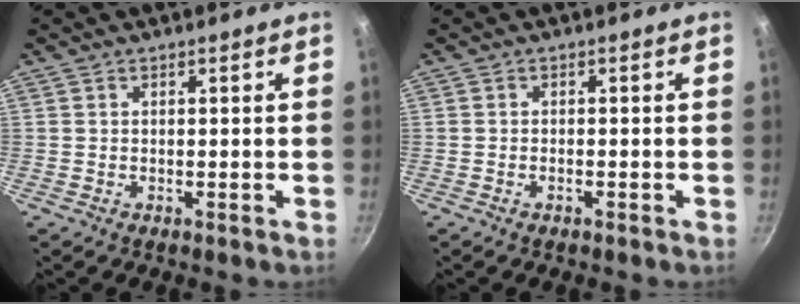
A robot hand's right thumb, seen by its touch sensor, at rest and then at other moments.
{"total": 0.8, "force": [-0.6, 0.2, 0.6], "torque": [-0.016, 0.005, -0.013]}